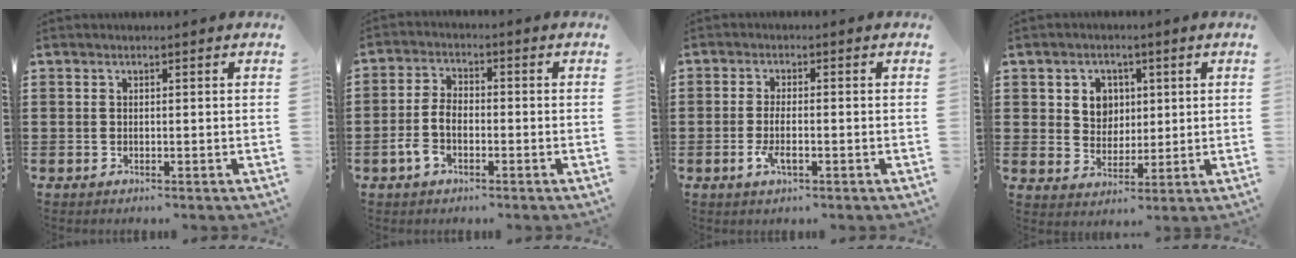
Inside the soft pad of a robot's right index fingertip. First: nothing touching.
{"total": 4.8, "force": [-1.8, 2.6, 3.6], "torque": [-0.083, 0.001, -0.038]}
{"total": 3.2, "force": [-1.1, 0.9, 2.9], "torque": [-0.064, -0.004, -0.025]}
{"total": 5.0, "force": [1.5, 4.4, 1.7], "torque": [-0.046, 0.012, 0.023]}